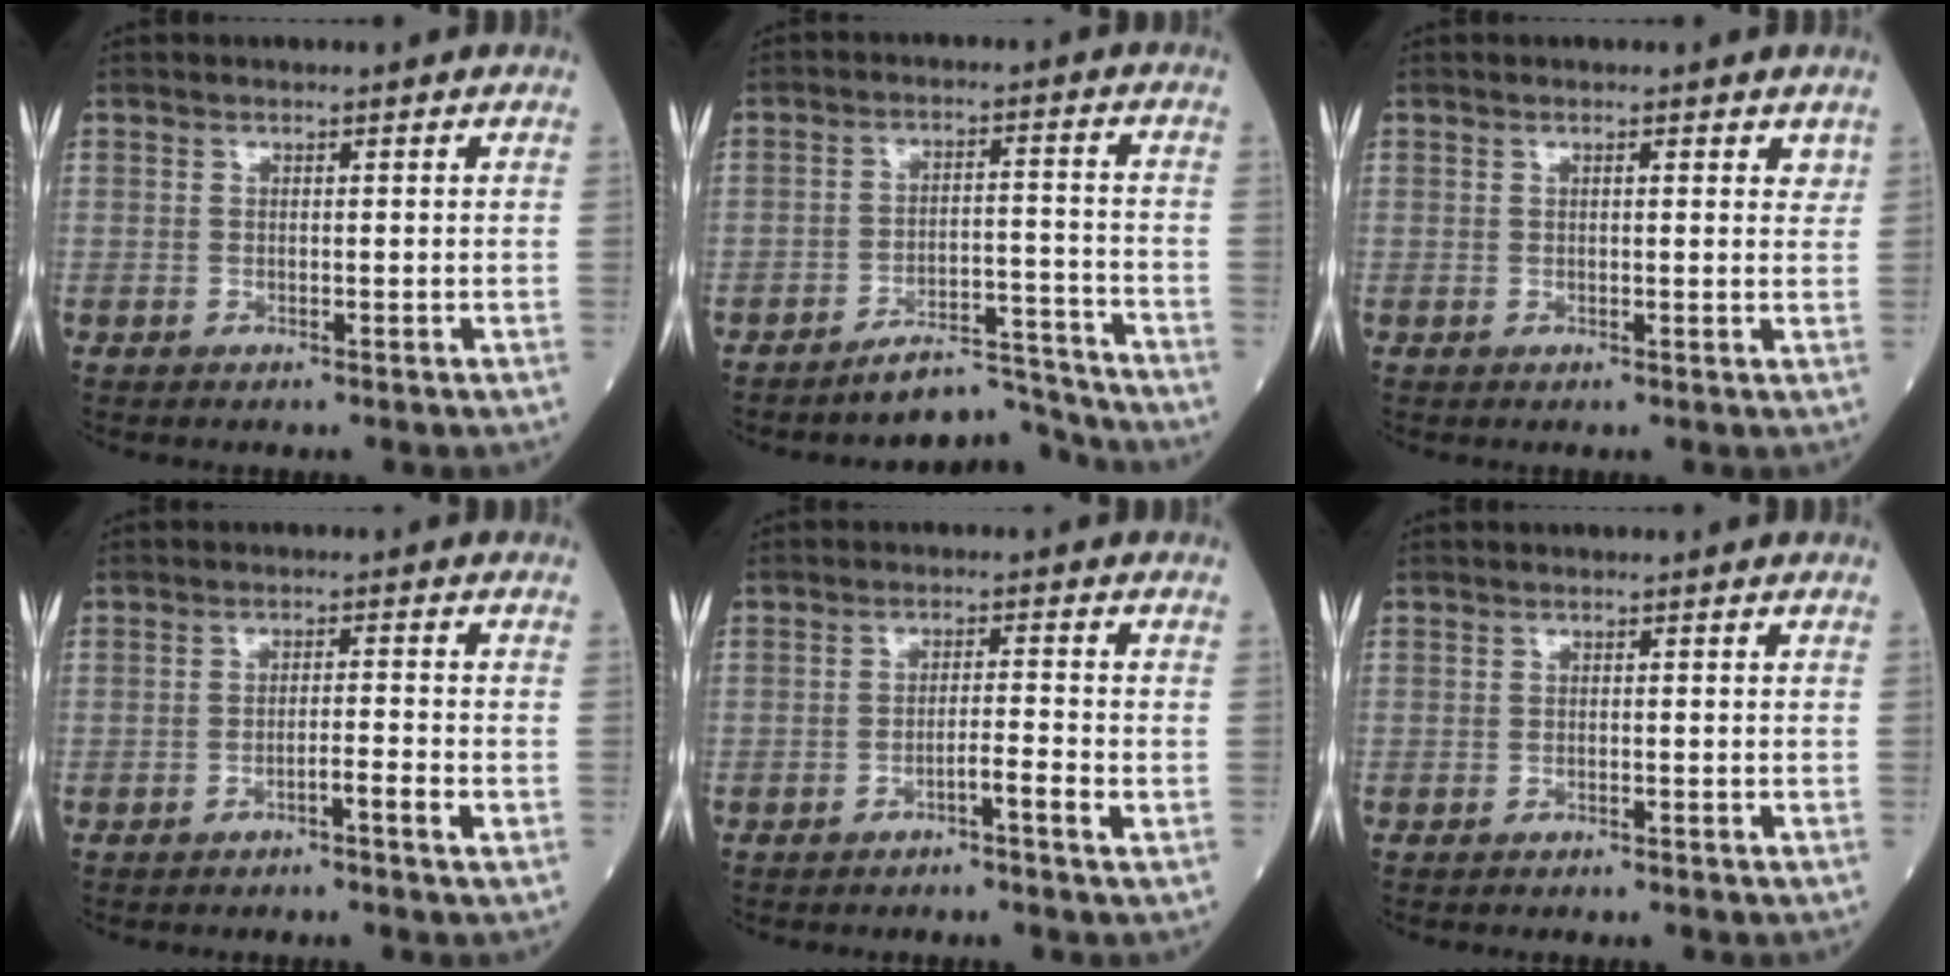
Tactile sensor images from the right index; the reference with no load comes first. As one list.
[{"total": 6.0, "force": [-6.0, 0.0, -0.7], "torque": [0.022, 0.030, -0.092]}, {"total": 2.3, "force": [1.7, 0.7, 1.4], "torque": [-0.013, 0.006, 0.021]}, {"total": 2.5, "force": [-1.5, -0.4, 1.9], "torque": [-0.029, 0.002, -0.026]}, {"total": 2.6, "force": [-1.6, -0.5, 2.0], "torque": [-0.030, 0.002, -0.029]}, {"total": 1.2, "force": [-1.1, 0.0, 0.5], "torque": [-0.010, 0.000, -0.011]}]